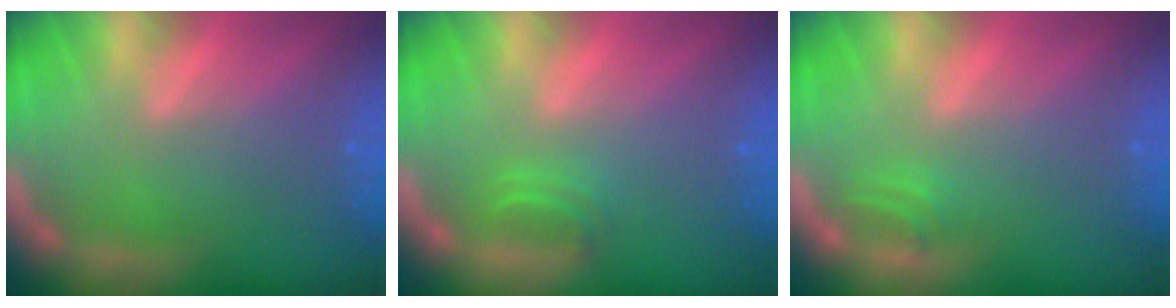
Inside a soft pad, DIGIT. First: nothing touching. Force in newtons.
{"total": 1.4}
{"total": 0.9}